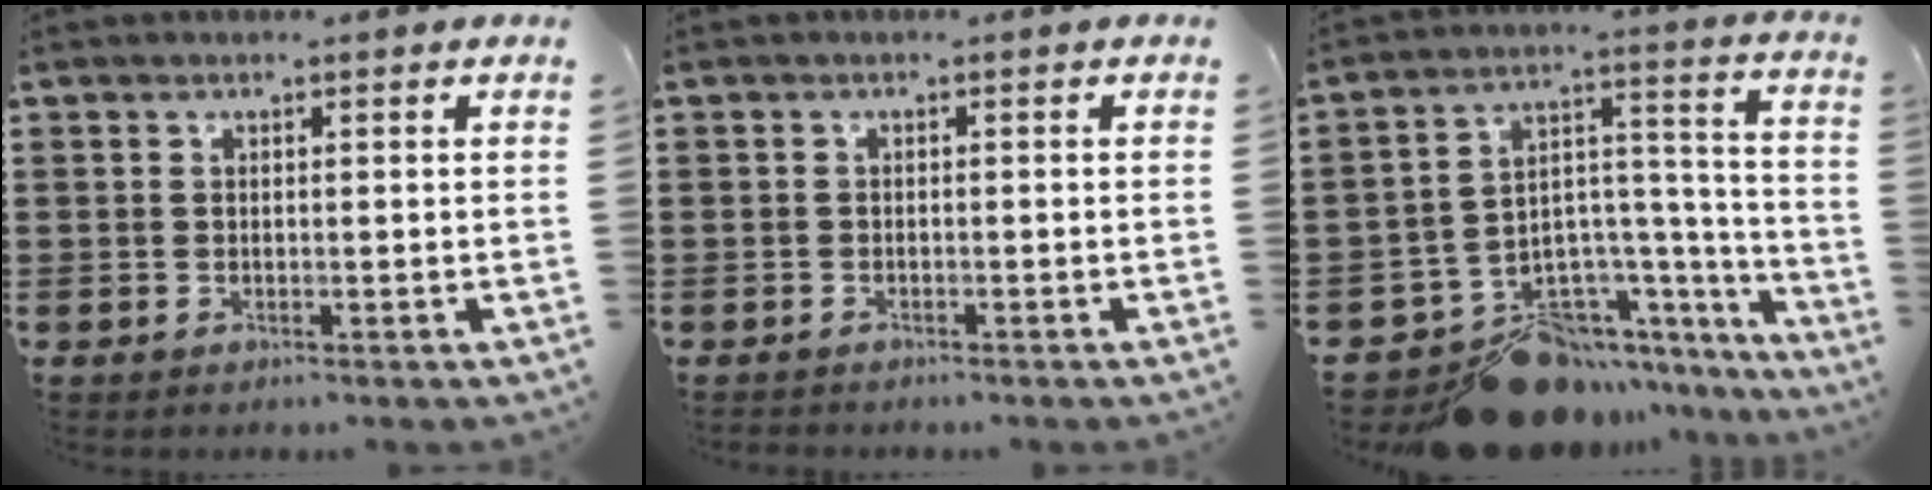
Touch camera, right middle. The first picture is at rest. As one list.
[{"total": 0.8, "force": [-0.7, 0.4, -0.2], "torque": [0.003, 0.004, -0.016]}, {"total": 12.9, "force": [-10.4, 6.5, 3.9], "torque": [-0.052, 0.041, -0.179]}]